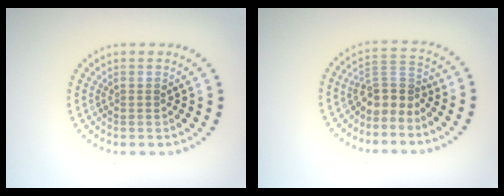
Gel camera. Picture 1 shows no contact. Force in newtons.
{"total": 2.9, "press": 2.1, "slide": 2.0}